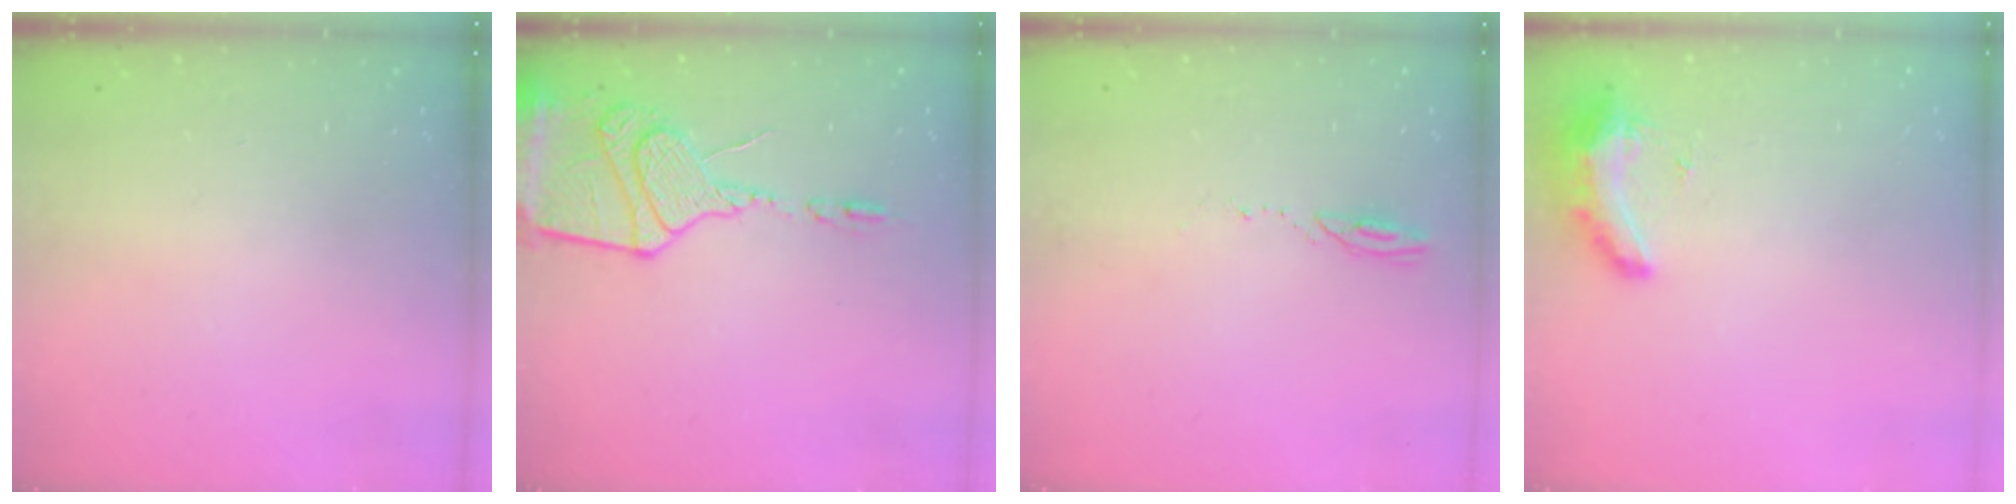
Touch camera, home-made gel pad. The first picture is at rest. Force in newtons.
{"total": 15.2, "press": 15.1, "slide": 2.1}
{"total": 2.6, "press": 2.6, "slide": 0.3}
{"total": 8.8, "press": 8.8, "slide": 0.7}